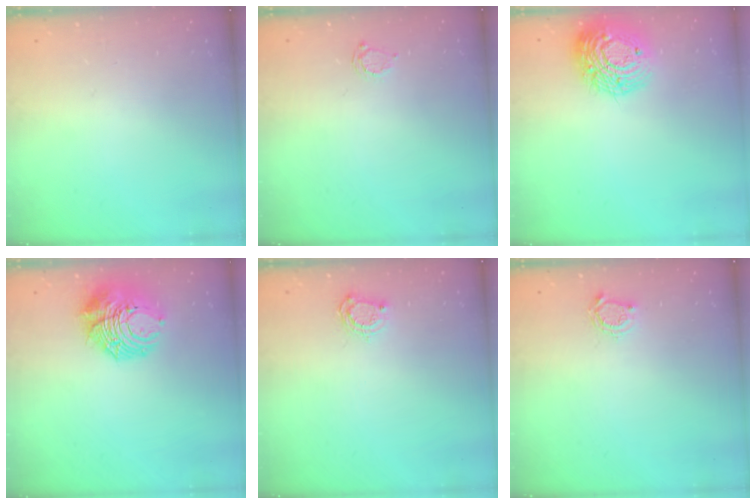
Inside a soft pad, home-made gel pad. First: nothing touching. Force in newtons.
{"total": 2.8, "press": 2.8, "slide": 0.3}
{"total": 15.6, "press": 15.6, "slide": 1.4}
{"total": 10.1, "press": 10.0, "slide": 1.3}
{"total": 5.7, "press": 5.7, "slide": 0.8}
{"total": 3.8, "press": 3.8, "slide": 0.4}